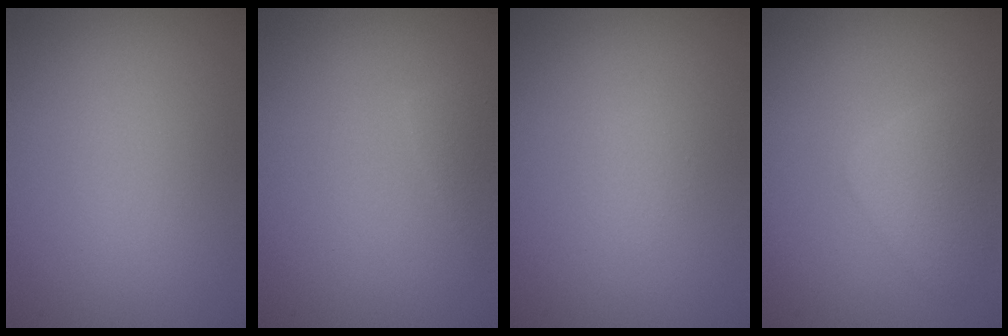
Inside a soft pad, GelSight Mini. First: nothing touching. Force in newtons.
{"total": 1.3, "press": 1.3, "slide": 0.0}
{"total": 0.5, "press": 0.5, "slide": 0.1}
{"total": 2.8, "press": 2.8, "slide": 0.0}